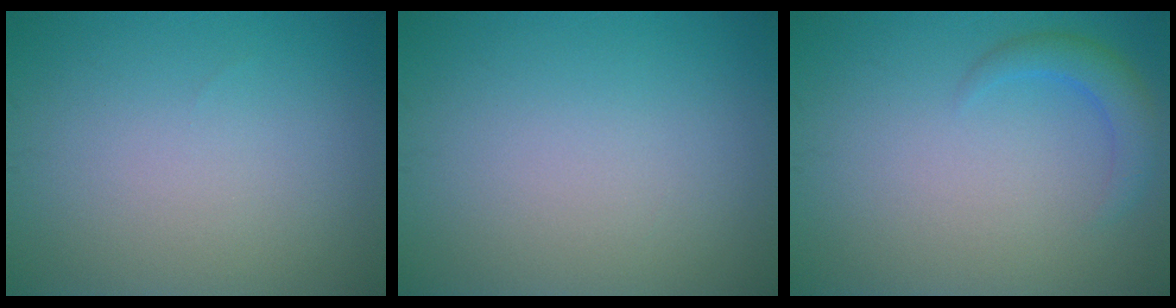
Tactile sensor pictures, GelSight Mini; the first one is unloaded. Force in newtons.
{"total": 0.0}
{"total": 2.4, "press": 2.4, "slide": 0.2}